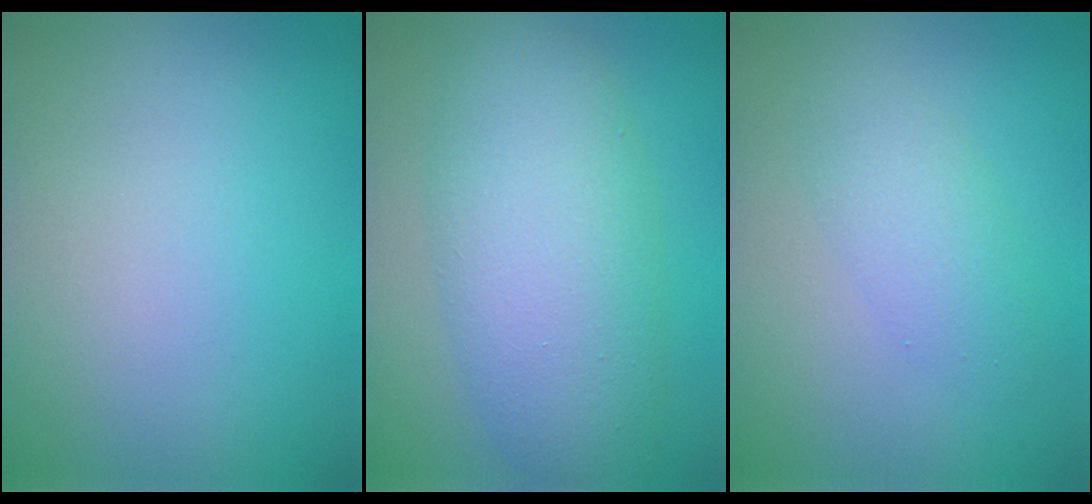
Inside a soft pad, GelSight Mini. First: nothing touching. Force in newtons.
{"total": 7.3, "press": 7.3, "slide": 0.2}
{"total": 2.4, "press": 2.4, "slide": 0.1}